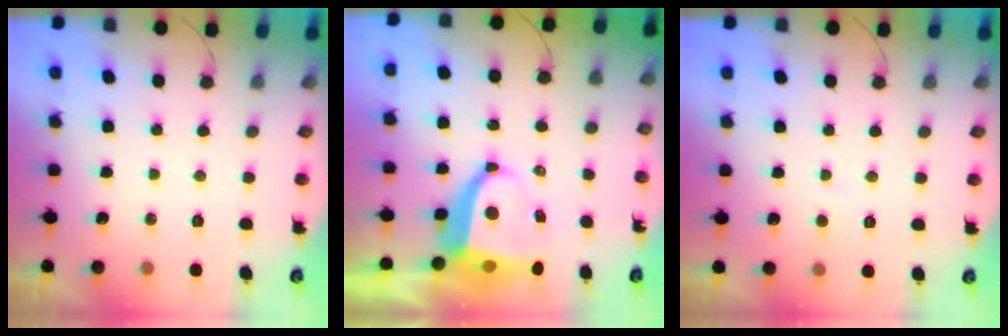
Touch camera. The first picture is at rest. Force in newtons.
{"total": 9.0, "press": 8.9, "slide": 1.2}
{"total": 2.3, "press": 2.3, "slide": 0.2}